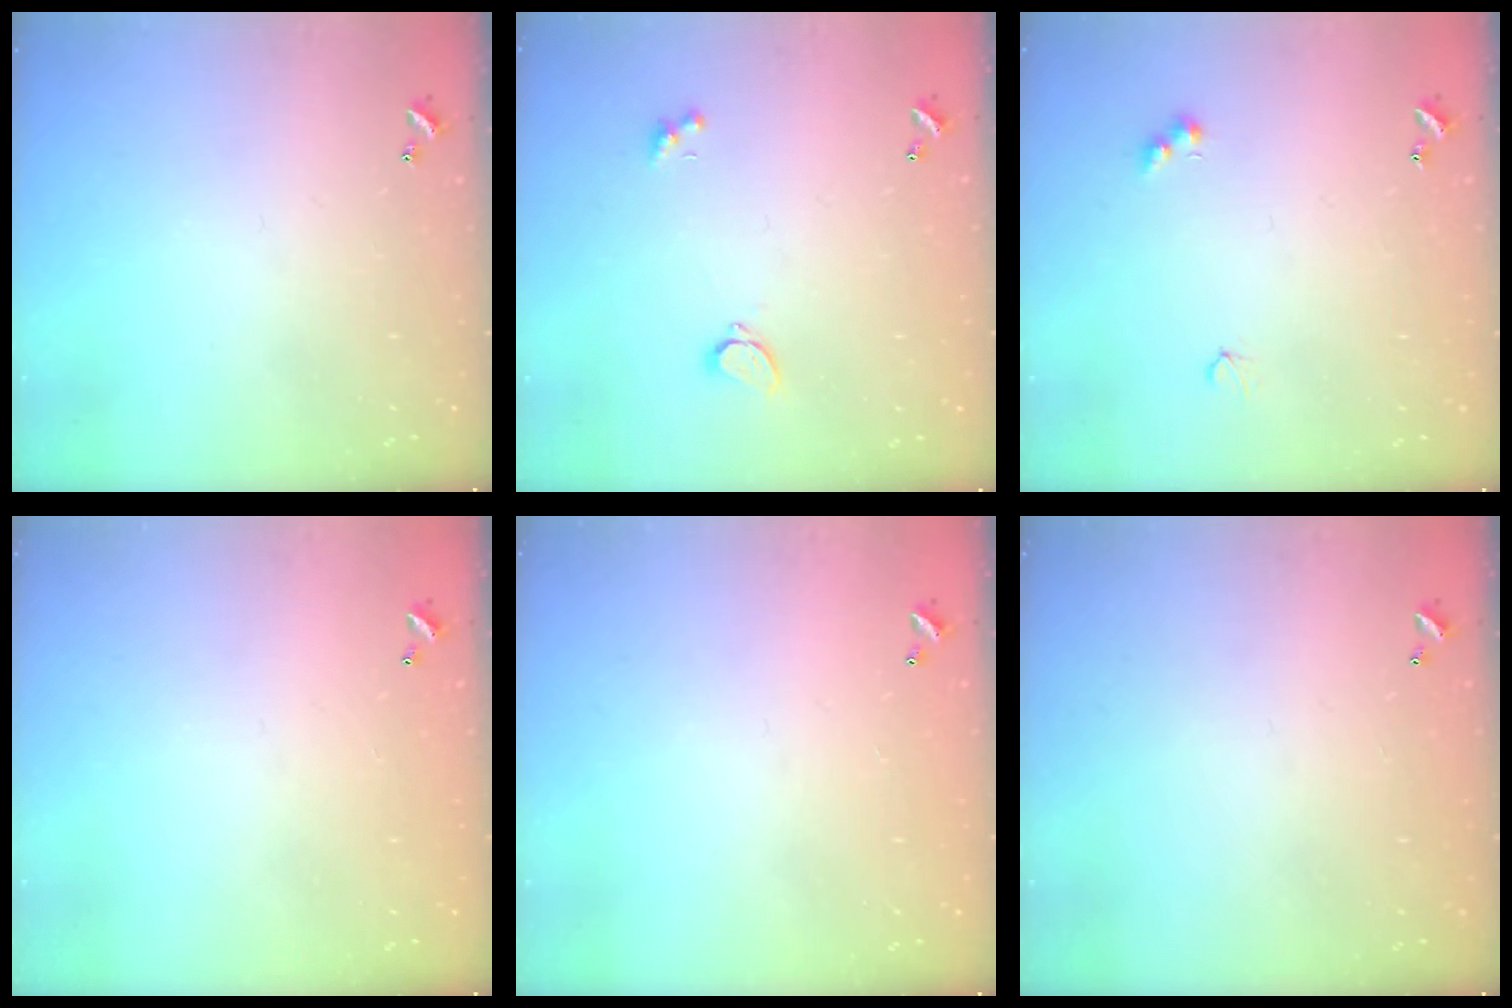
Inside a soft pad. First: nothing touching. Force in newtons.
{"total": 1.0, "press": 0.8, "slide": 0.6}
{"total": 5.0, "press": 4.9, "slide": 0.8}
{"total": 2.6, "press": 2.6, "slide": 0.0}
{"total": 2.8, "press": 2.8, "slide": 0.1}
{"total": 2.7, "press": 2.7, "slide": 0.1}